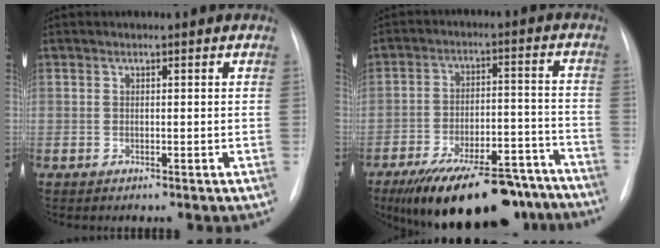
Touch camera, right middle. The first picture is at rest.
{"total": 21.9, "force": [-17.5, 7.4, 10.8], "torque": [-0.139, 0.018, -0.253]}